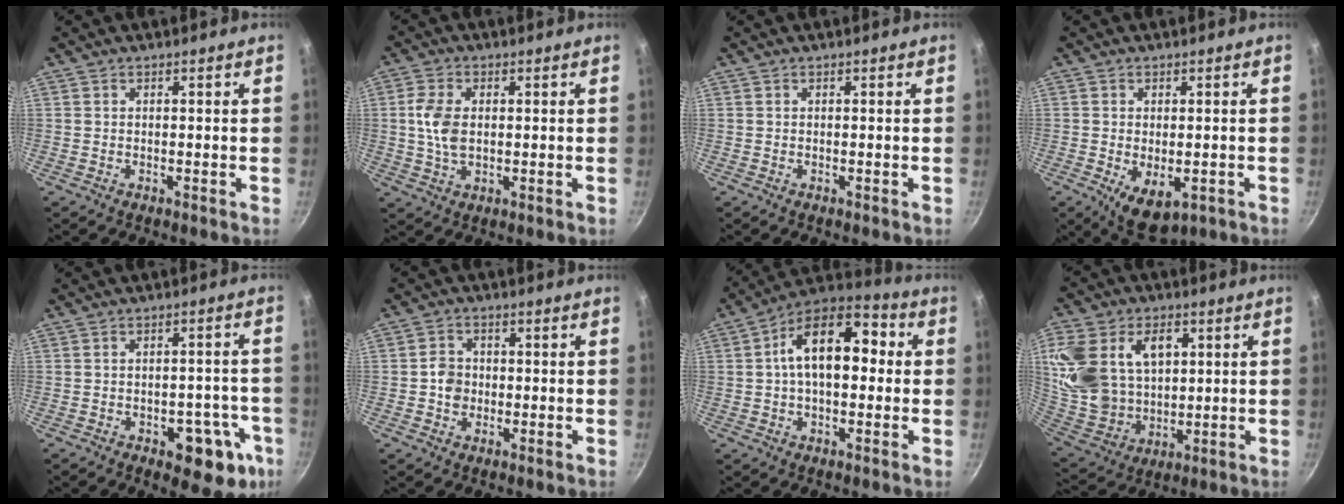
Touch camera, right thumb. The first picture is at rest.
{"total": 6.7, "force": [0.6, 4.0, 5.4], "torque": [-0.113, 0.002, 0.012]}
{"total": 0.0}
{"total": 8.0, "force": [-2.8, 4.4, 6.1], "torque": [-0.089, -0.006, -0.031]}
{"total": 11.3, "force": [-5.2, 5.3, 8.5], "torque": [-0.073, 0.035, -0.060]}
{"total": 5.4, "force": [-0.4, 4.6, 2.7], "torque": [-0.024, 0.009, -0.013]}
{"total": 15.9, "force": [2.0, 8.9, 13.0], "torque": [-0.191, 0.040, 0.021]}
{"total": 22.2, "force": [5.4, 15.5, 15.1], "torque": [-0.303, 0.005, 0.114]}